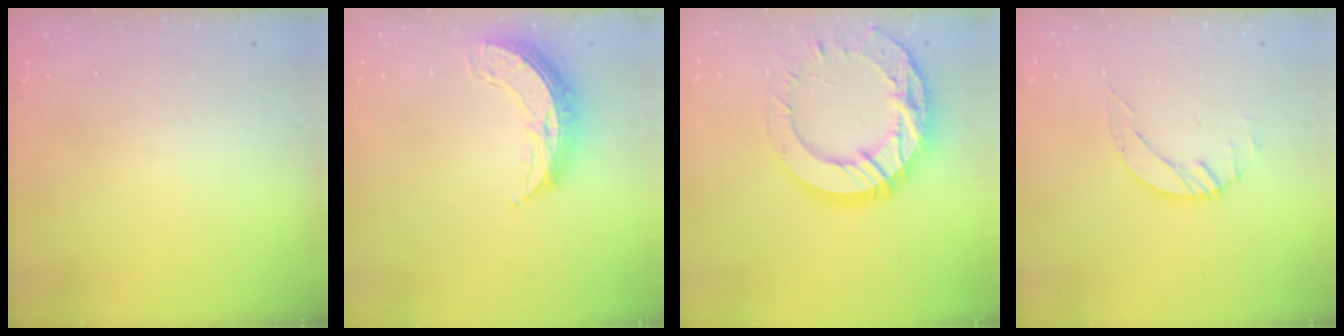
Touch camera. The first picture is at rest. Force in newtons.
{"total": 8.6, "press": 8.6, "slide": 0.7}
{"total": 20.2, "press": 20.2, "slide": 1.8}
{"total": 2.6, "press": 2.6, "slide": 0.3}